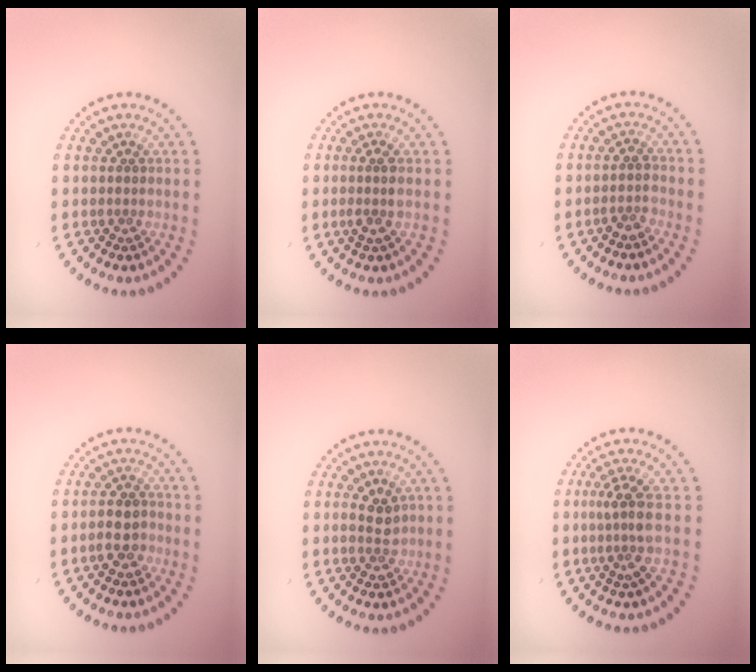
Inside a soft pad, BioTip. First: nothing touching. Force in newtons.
{"total": 1.7, "press": 1.3, "slide": 1.2}
{"total": 1.4, "press": 1.2, "slide": 0.6}
{"total": 2.3, "press": 2.2, "slide": 0.8}
{"total": 2.0, "press": 2.0, "slide": 0.2}
{"total": 2.6, "press": 2.0, "slide": 1.7}